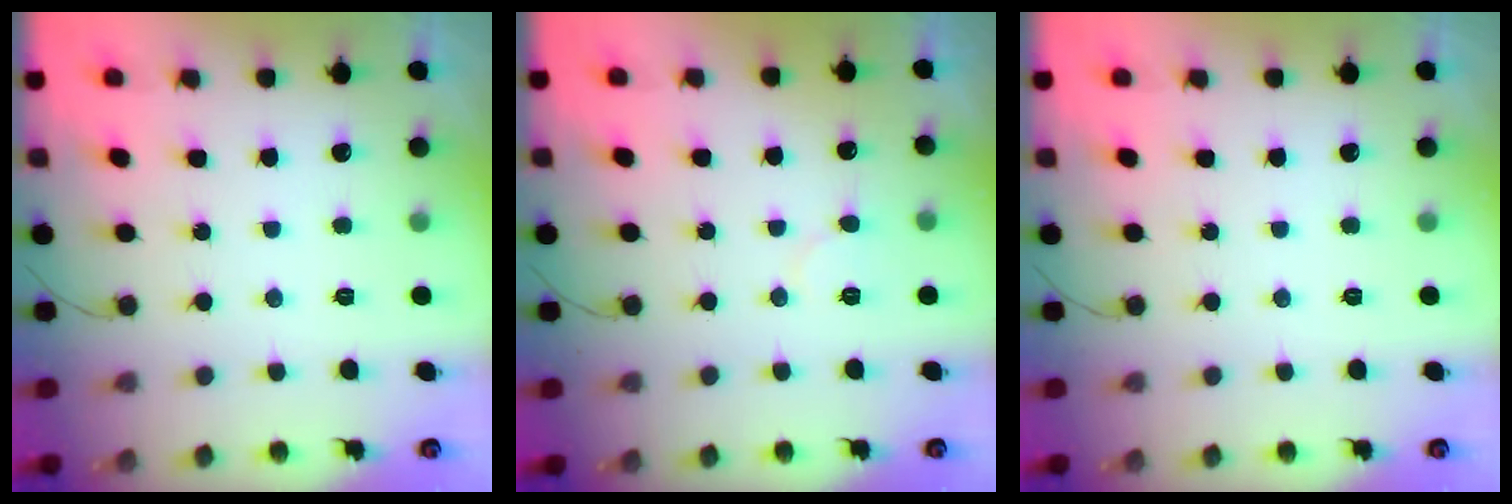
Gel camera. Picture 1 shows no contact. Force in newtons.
{"total": 4.6, "press": 4.6, "slide": 0.5}
{"total": 0.0}